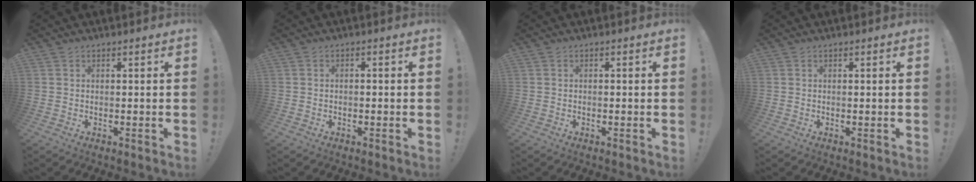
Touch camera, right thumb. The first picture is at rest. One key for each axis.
{"total": 1.1, "fx": -0.9, "fy": 0.4, "fz": 0.5, "tx": -0.009, "ty": 0.004, "tz": -0.016}
{"total": 0.6, "fx": -0.5, "fy": 0.2, "fz": 0.2, "tx": -0.006, "ty": 0.002, "tz": -0.010}
{"total": 0.0}